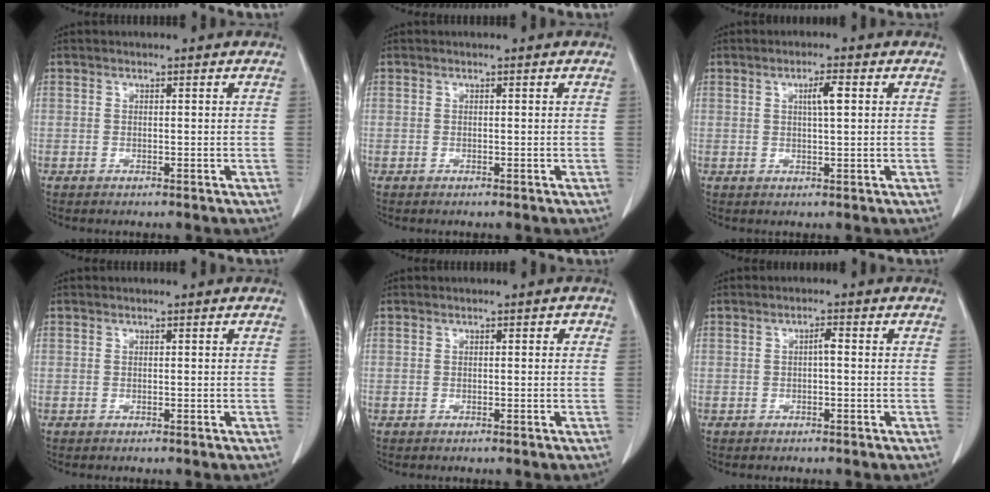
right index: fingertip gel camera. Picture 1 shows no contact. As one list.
[{"total": 0.0}, {"total": 3.0, "force": [0.9, 0.3, 2.8], "torque": [-0.048, 0.002, 0.014]}, {"total": 0.0}, {"total": 0.6, "force": [0.0, 0.5, 0.4], "torque": [-0.001, 0.005, -0.003]}, {"total": 1.3, "force": [-0.1, 0.3, 1.3], "torque": [-0.022, 0.004, -0.001]}]